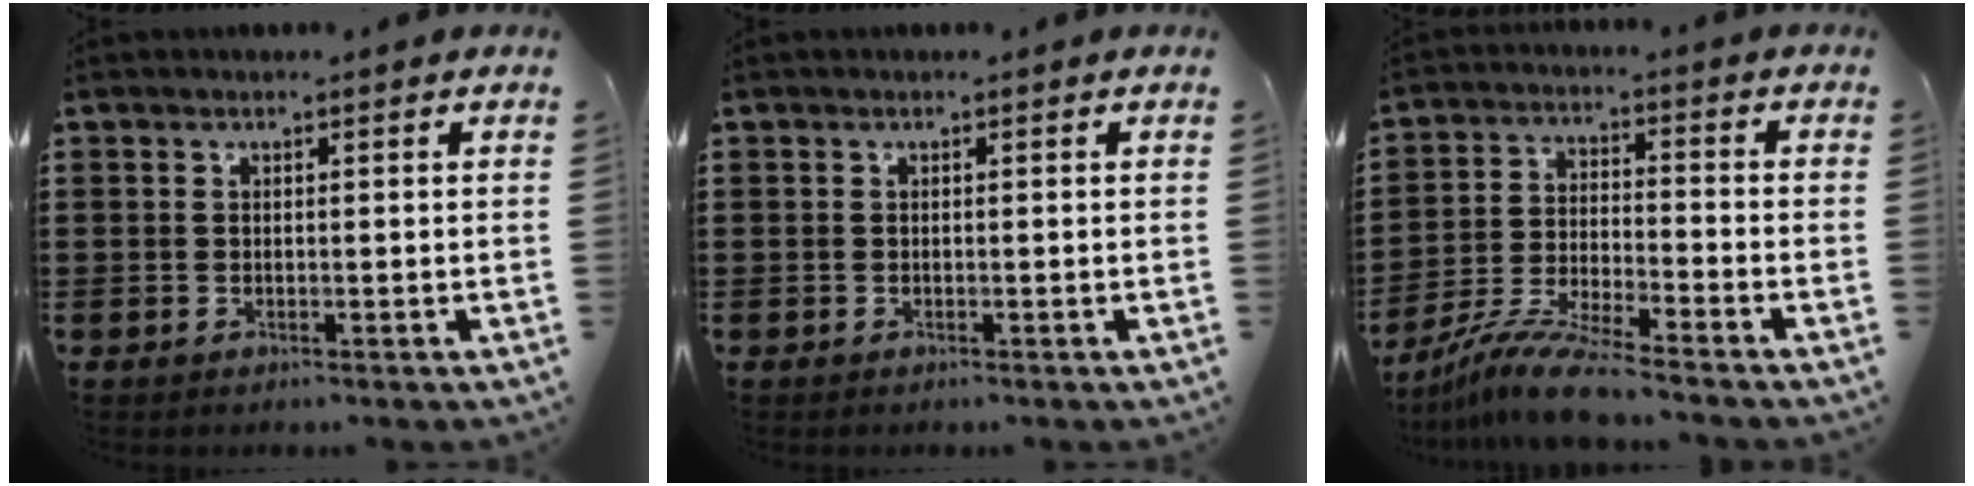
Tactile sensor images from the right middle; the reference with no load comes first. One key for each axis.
{"total": 0.6, "fx": -0.5, "fy": 0.2, "fz": 0.2, "tx": -0.006, "ty": -0.002, "tz": -0.010}
{"total": 9.1, "fx": -8.2, "fy": 0.3, "fz": 4.0, "tx": -0.078, "ty": 0.004, "tz": -0.159}